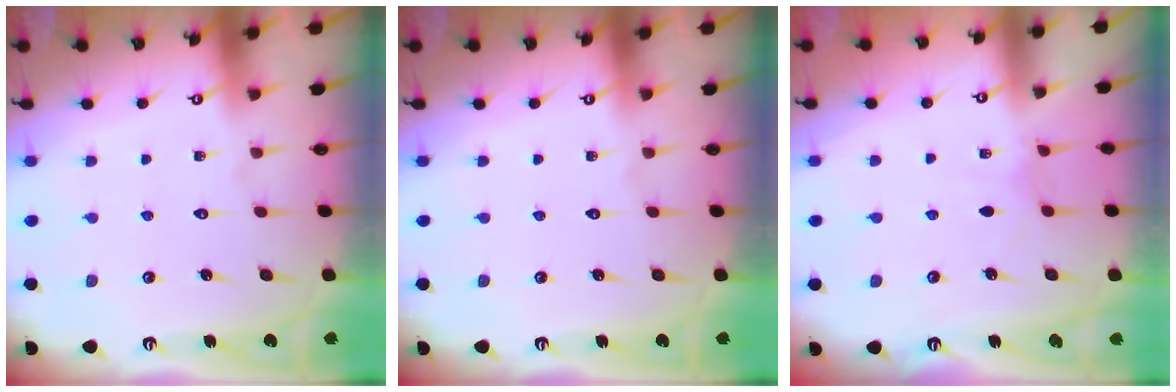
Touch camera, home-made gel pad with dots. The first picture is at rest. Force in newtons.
{"total": 0.0}
{"total": 3.0, "press": 3.0, "slide": 0.3}